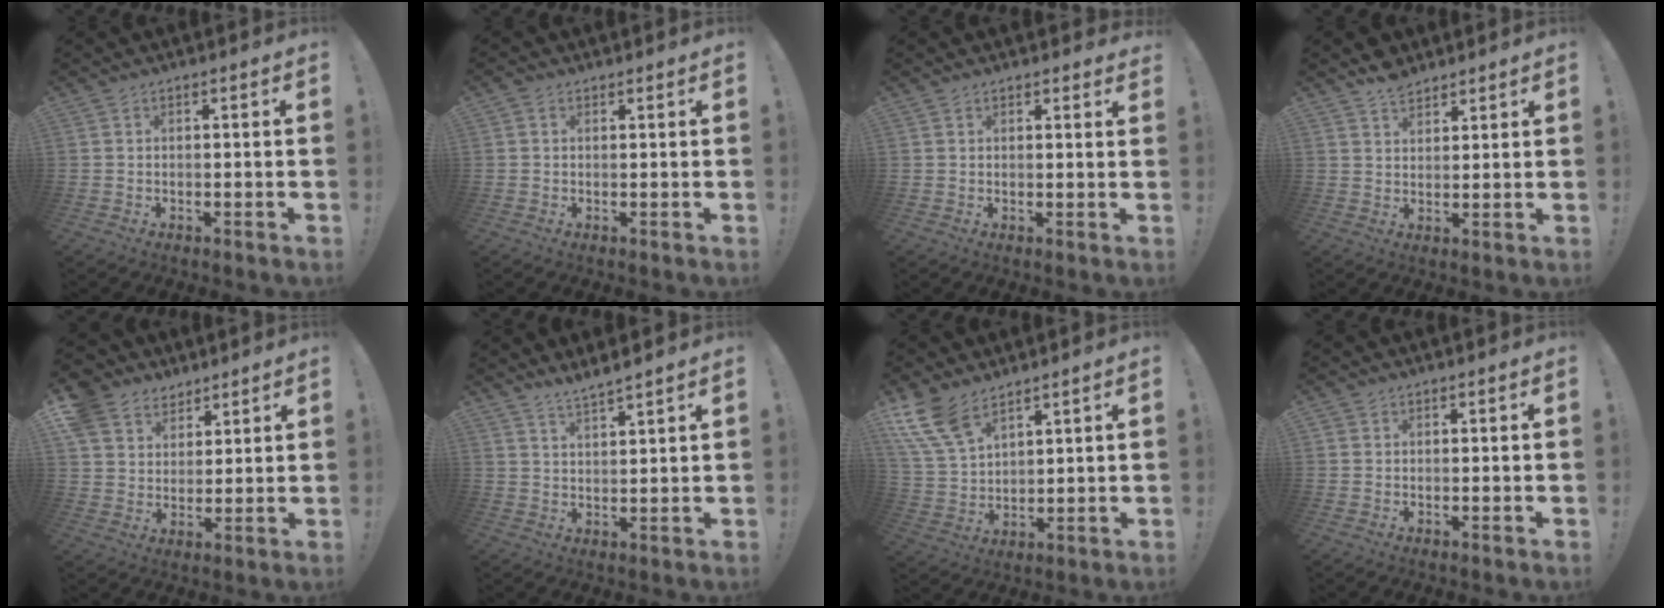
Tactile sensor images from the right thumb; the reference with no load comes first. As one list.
[{"total": 0.7, "force": [0.4, 0.5, 0.0], "torque": [0.005, -0.002, 0.006]}, {"total": 1.5, "force": [1.0, 1.1, 0.3], "torque": [0.009, -0.005, 0.017]}, {"total": 4.8, "force": [4.0, 2.4, 1.1], "torque": [-0.017, -0.022, 0.075]}, {"total": 9.3, "force": [6.2, 6.7, 1.6], "torque": [-0.033, -0.044, 0.126]}, {"total": 4.4, "force": [4.2, -0.1, 1.5], "torque": [-0.022, -0.030, 0.072]}, {"total": 11.7, "force": [8.1, 5.8, 6.2], "torque": [-0.136, -0.037, 0.160]}, {"total": 0.7, "force": [0.4, 0.6, 0.0], "torque": [-0.001, 0.001, 0.007]}]